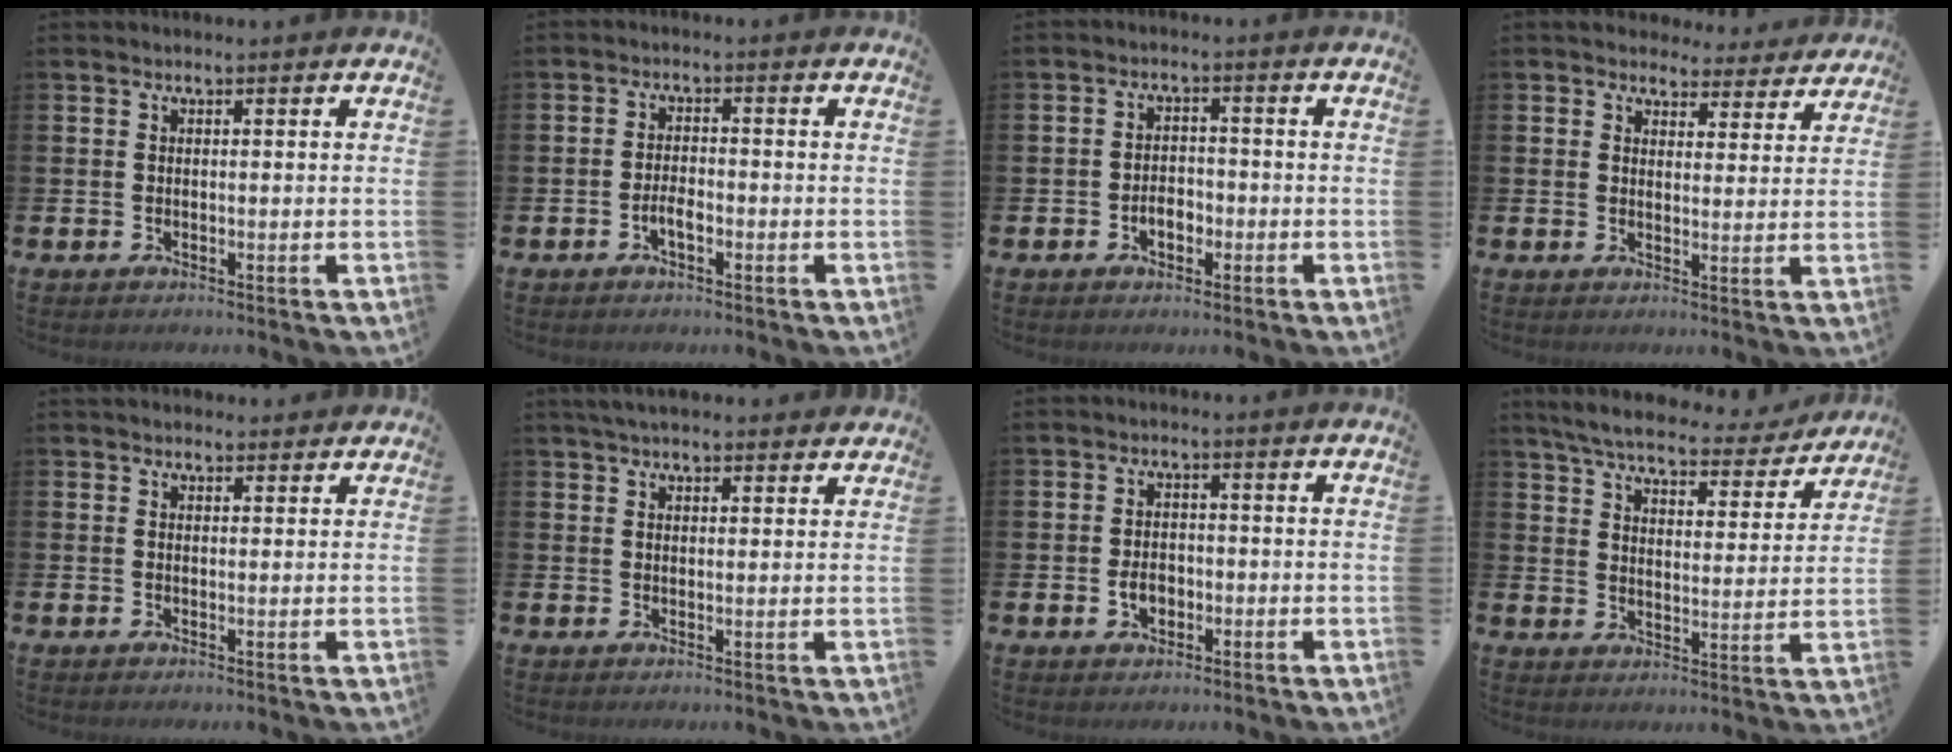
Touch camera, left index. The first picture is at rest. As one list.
[{"total": 2.2, "force": [-0.9, 1.0, 1.8], "torque": [-0.032, 0.003, -0.019]}, {"total": 2.8, "force": [-1.2, 1.8, 1.8], "torque": [-0.025, 0.000, -0.027]}, {"total": 4.2, "force": [3.8, 1.6, 0.3], "torque": [-0.013, -0.024, 0.067]}, {"total": 1.6, "force": [1.5, 0.6, 0.1], "torque": [0.003, 0.000, 0.026]}, {"total": 3.5, "force": [3.2, 0.8, 1.0], "torque": [-0.027, -0.005, 0.060]}, {"total": 2.9, "force": [-0.9, 2.1, 1.8], "torque": [-0.018, -0.006, -0.023]}, {"total": 6.3, "force": [5.8, 1.2, 2.3], "torque": [-0.067, -0.036, 0.097]}]